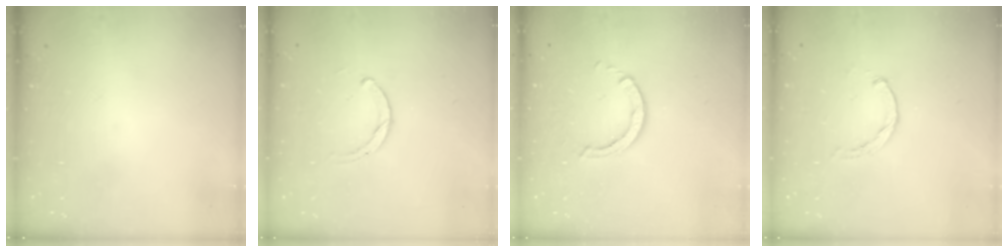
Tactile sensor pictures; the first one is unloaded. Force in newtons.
{"total": 1.8, "press": 1.8, "slide": 0.2}
{"total": 3.4, "press": 3.4, "slide": 0.5}
{"total": 0.0}